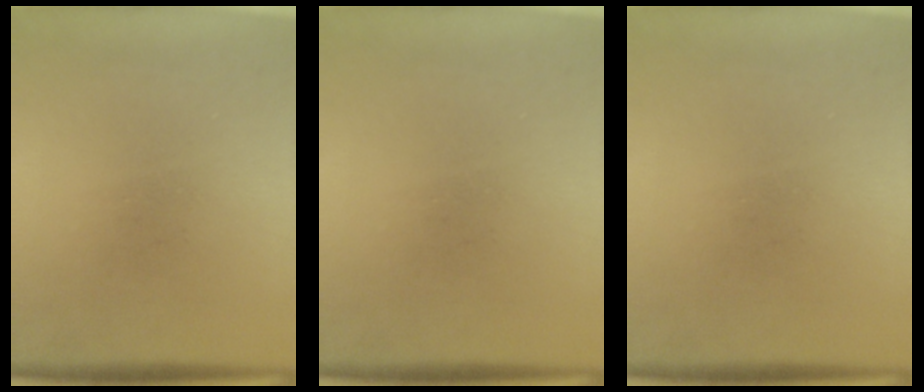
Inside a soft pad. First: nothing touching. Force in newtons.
{"total": 0.0}
{"total": 0.0}